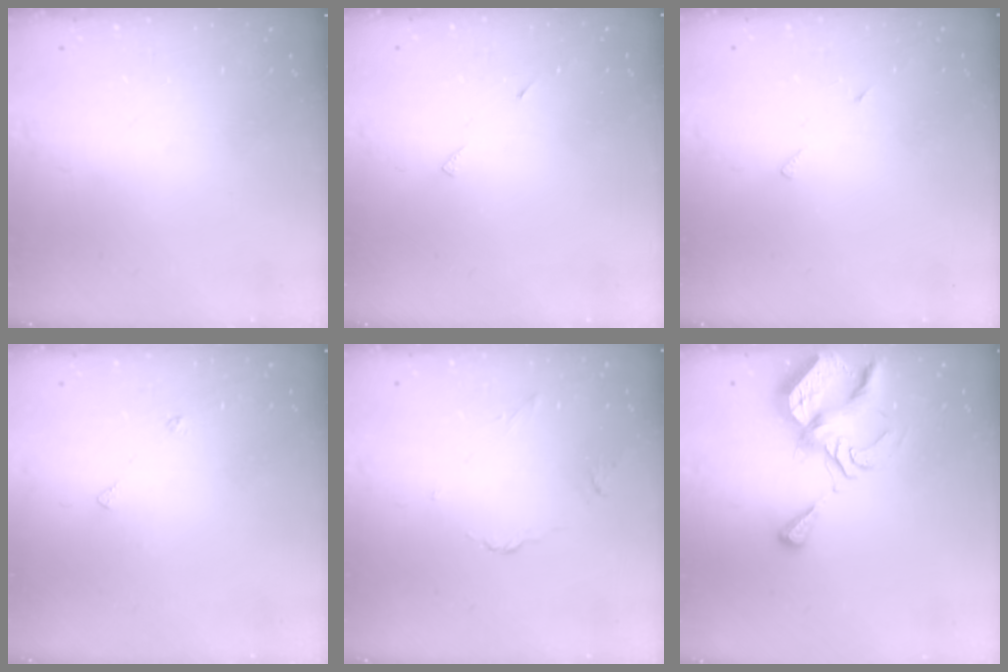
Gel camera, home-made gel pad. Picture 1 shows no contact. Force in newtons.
{"total": 4.3, "press": 4.2, "slide": 0.4}
{"total": 4.8, "press": 4.8, "slide": 0.6}
{"total": 4.4, "press": 4.3, "slide": 1.0}
{"total": 2.6, "press": 2.5, "slide": 0.6}
{"total": 12.1, "press": 12.1, "slide": 0.9}